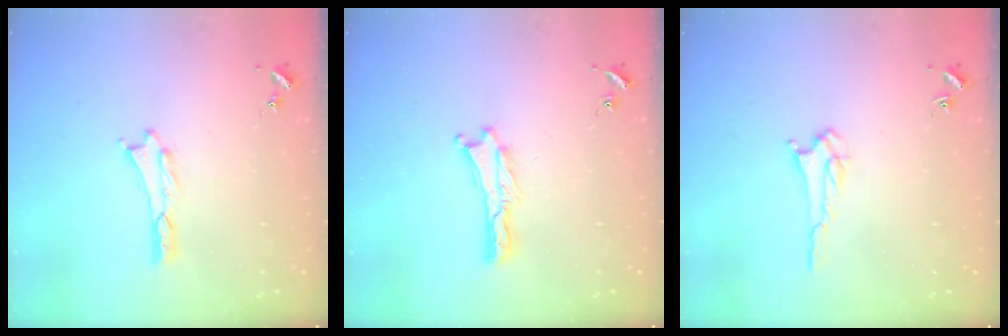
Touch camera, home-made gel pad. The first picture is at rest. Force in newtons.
{"total": 0.0}
{"total": 2.6, "press": 2.6, "slide": 0.4}